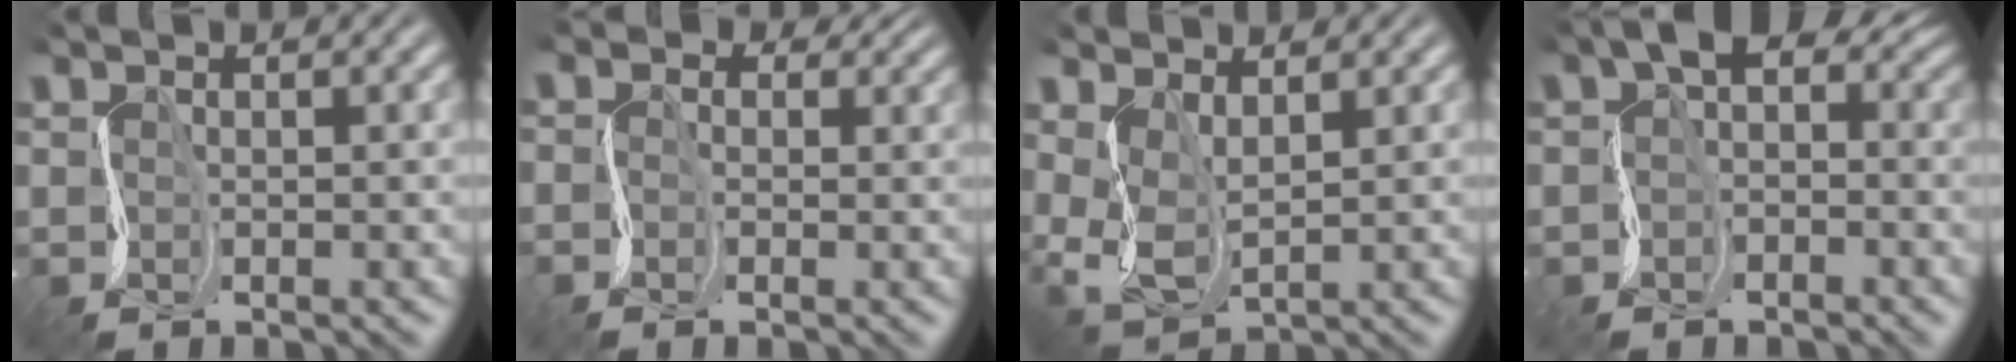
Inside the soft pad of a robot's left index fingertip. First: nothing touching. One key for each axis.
{"total": 1.7, "fx": -0.5, "fy": 1.6, "fz": 0.2, "tx": -0.002, "ty": 0.009, "tz": -0.025}
{"total": 2.5, "fx": 0.5, "fy": 1.4, "fz": 2.0, "tx": -0.073, "ty": -0.006, "tz": 0.018}
{"total": 2.4, "fx": 0.0, "fy": 1.8, "fz": 1.6, "tx": -0.022, "ty": 0.011, "tz": -0.006}